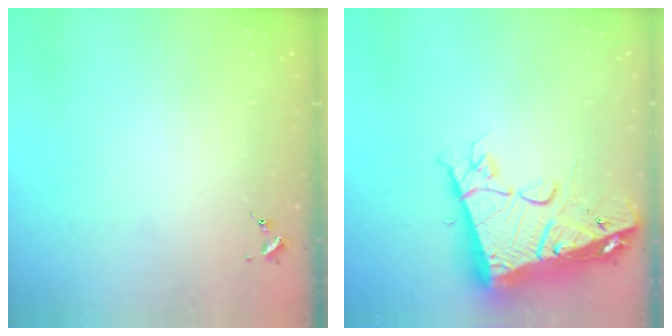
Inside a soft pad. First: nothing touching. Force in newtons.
{"total": 18.3, "press": 18.1, "slide": 2.1}